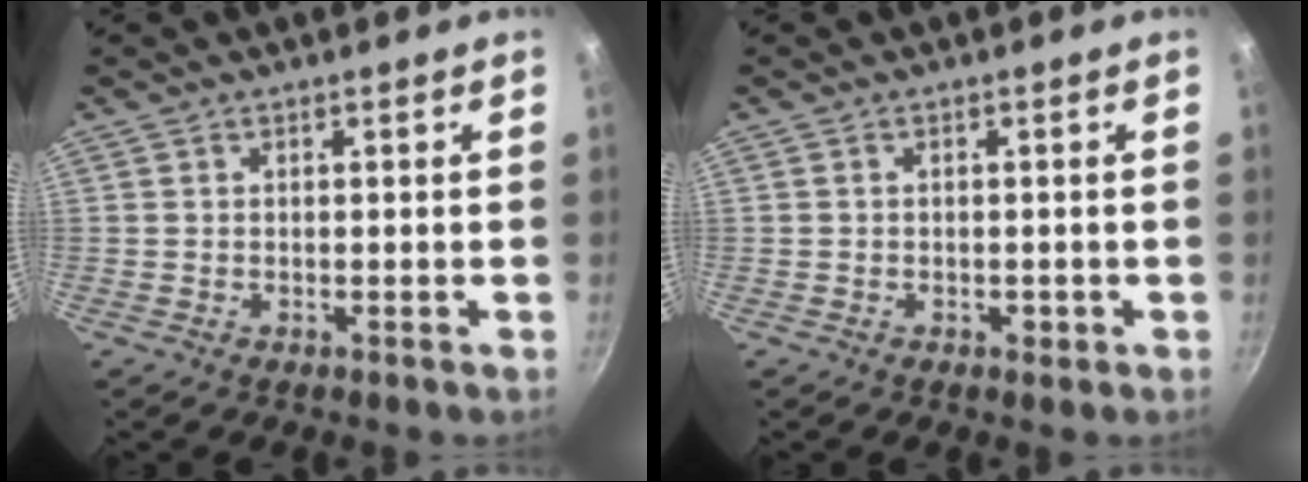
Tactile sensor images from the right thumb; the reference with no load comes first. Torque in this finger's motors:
{"motor_torque": [-0.07, -0.01, -0.16, 0.38, 0.02]}